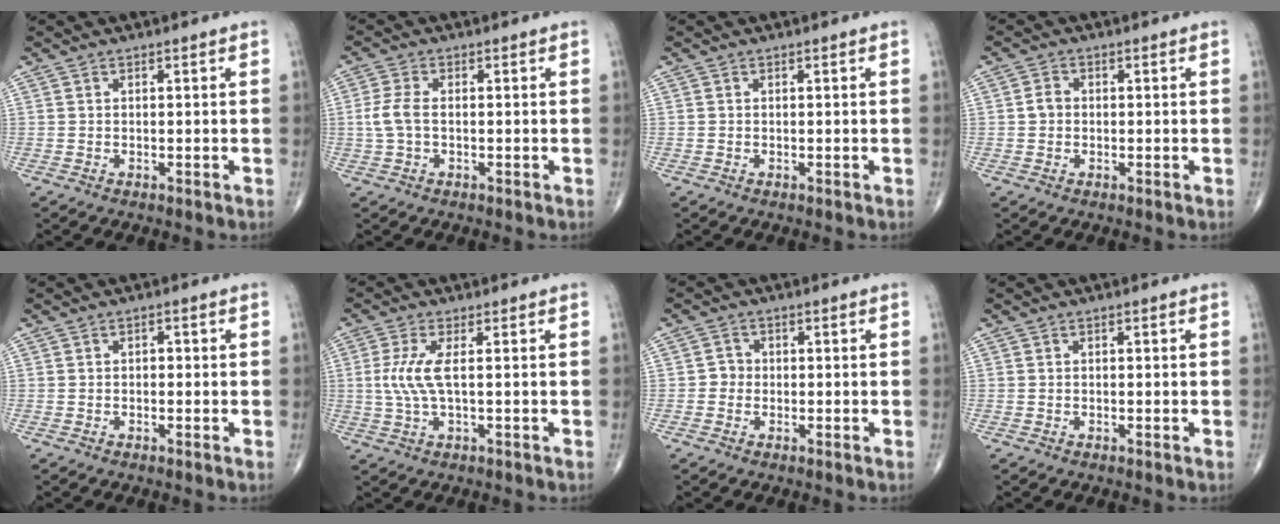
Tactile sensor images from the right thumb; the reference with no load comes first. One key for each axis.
{"total": 4.1, "fx": -0.2, "fy": 2.2, "fz": 3.5, "tx": -0.091, "ty": 0.007, "tz": -0.007}
{"total": 0.0}
{"total": 2.1, "fx": -0.1, "fy": 1.8, "fz": 1.1, "tx": -0.013, "ty": 0.007, "tz": -0.005}
{"total": 1.1, "fx": 0.0, "fy": 0.7, "fz": 0.8, "tx": -0.006, "ty": 0.003, "tz": -0.003}
{"total": 5.3, "fx": 0.4, "fy": 1.2, "fz": 5.1, "tx": -0.140, "ty": 0.000, "tz": 0.007}
{"total": 2.0, "fx": -0.4, "fy": 1.9, "fz": 0.6, "tx": 0.005, "ty": 0.008, "tz": -0.012}
{"total": 0.0}